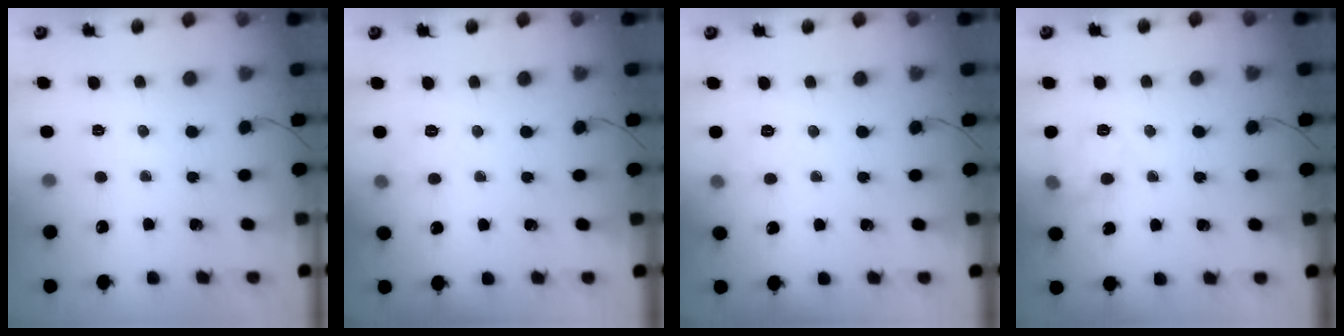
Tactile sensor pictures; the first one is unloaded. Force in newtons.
{"total": 6.0, "press": 5.9, "slide": 1.3}
{"total": 6.0, "press": 5.9, "slide": 1.3}
{"total": 9.9, "press": 9.8, "slide": 0.6}